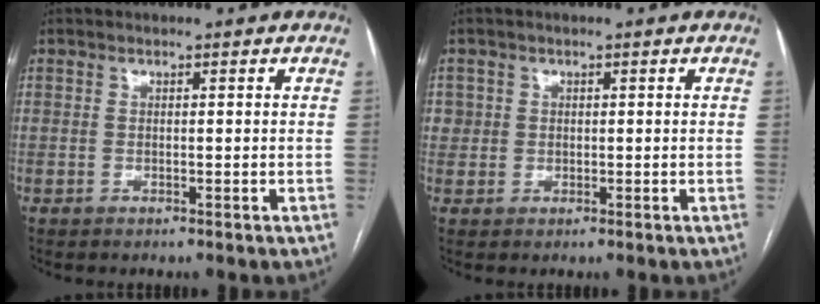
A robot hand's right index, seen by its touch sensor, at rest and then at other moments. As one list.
[{"total": 2.1, "force": [0.4, 2.0, 0.1], "torque": [0.013, 0.006, 0.005]}]